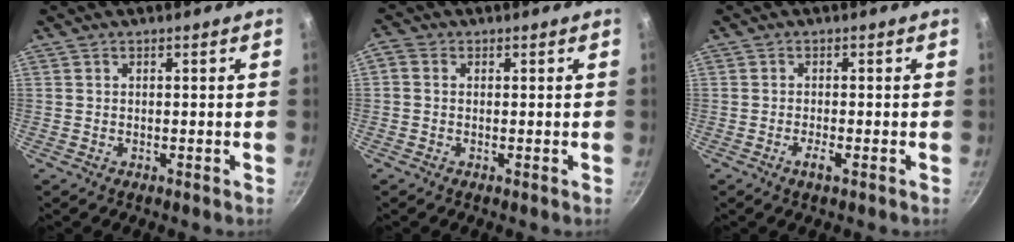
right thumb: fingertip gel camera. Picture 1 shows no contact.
{"total": 2.1, "force": [0.0, 1.7, 1.2], "torque": [-0.030, 0.010, -0.010]}
{"total": 2.0, "force": [-0.9, 0.3, 1.7], "torque": [-0.036, 0.004, -0.021]}